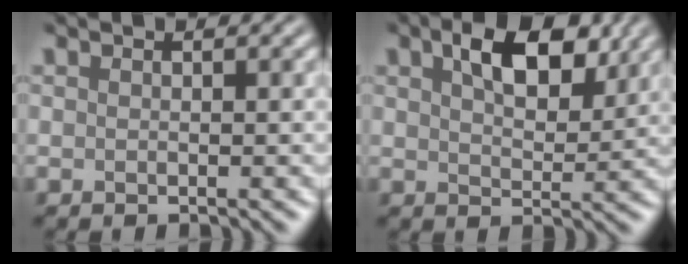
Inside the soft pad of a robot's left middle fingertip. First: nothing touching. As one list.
[{"total": 5.9, "force": [2.7, 2.9, 4.4], "torque": [-0.074, 0.003, 0.038]}]